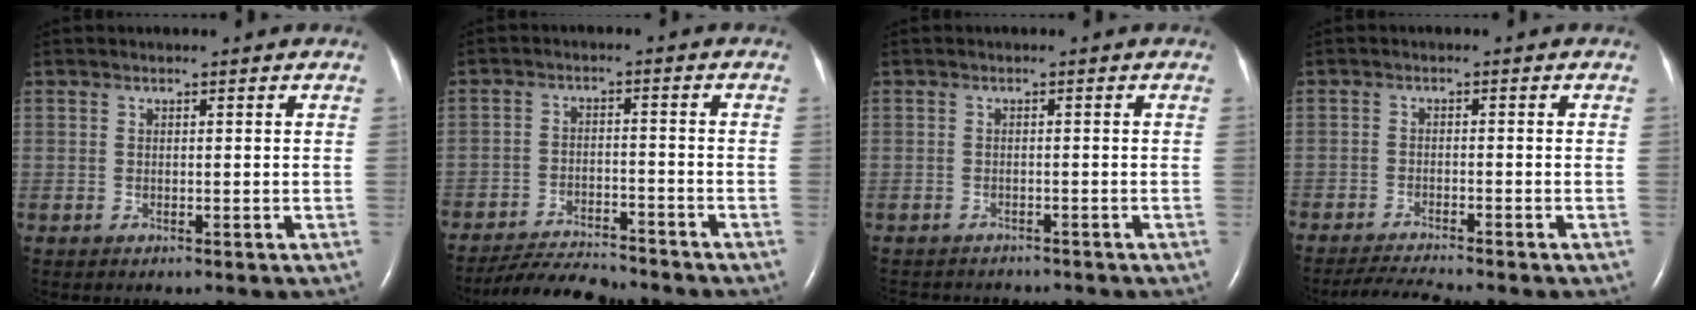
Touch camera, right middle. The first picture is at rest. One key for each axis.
{"total": 9.1, "fx": -8.8, "fy": 1.0, "fz": 2.4, "tx": -0.036, "ty": -0.014, "tz": -0.146}
{"total": 6.6, "fx": -6.1, "fy": 1.9, "fz": 1.6, "tx": -0.019, "ty": -0.004, "tz": -0.078}
{"total": 4.7, "fx": -4.4, "fy": -0.9, "fz": 1.6, "tx": -0.030, "ty": -0.022, "tz": -0.078}